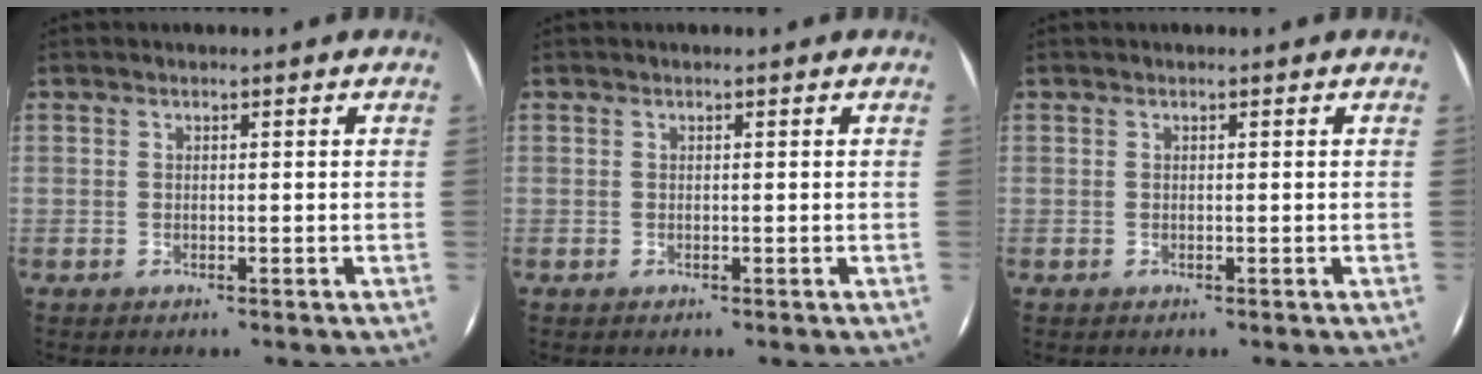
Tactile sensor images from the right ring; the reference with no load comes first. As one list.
[{"total": 0.0}, {"total": 0.0}]